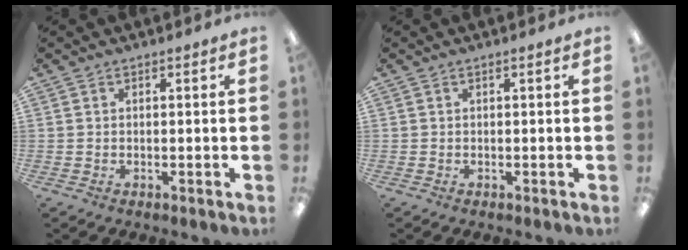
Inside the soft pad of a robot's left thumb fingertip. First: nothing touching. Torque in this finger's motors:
{"motor_torque": [0.01, -0.01, 0.01, 0.00, 0.00]}